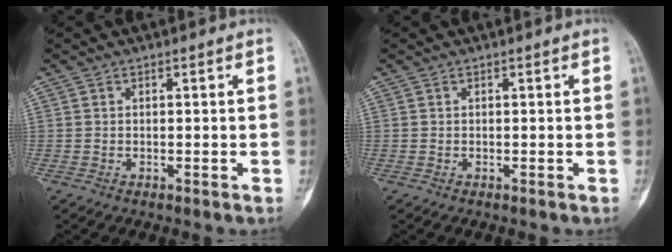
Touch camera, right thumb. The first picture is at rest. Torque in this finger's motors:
{"motor_torque": [1.15, 1.13, 0.00, 0.00, 0.04]}